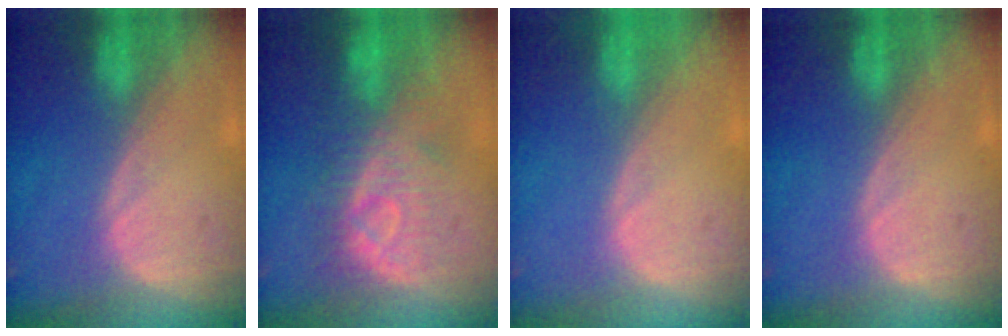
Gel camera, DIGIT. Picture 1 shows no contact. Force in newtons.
{"total": 8.0, "press": 8.0, "slide": 0.6}
{"total": 0.0}
{"total": 0.0}